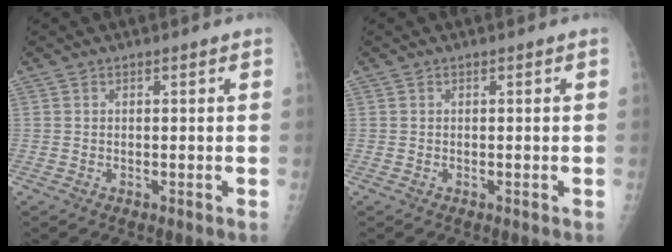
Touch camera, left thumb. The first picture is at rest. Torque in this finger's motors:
{"motor_torque": [0.01, 0.16, 0.12, 0.08, 0.02]}